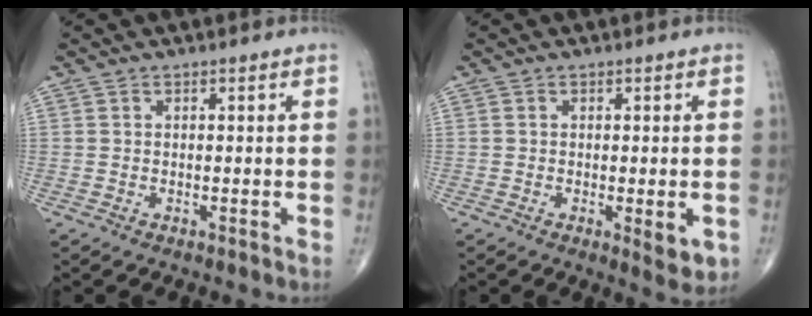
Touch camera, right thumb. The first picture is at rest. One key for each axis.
{"total": 4.4, "fx": -1.2, "fy": 1.5, "fz": 4.0, "tx": -0.049, "ty": -0.011, "tz": -0.012}